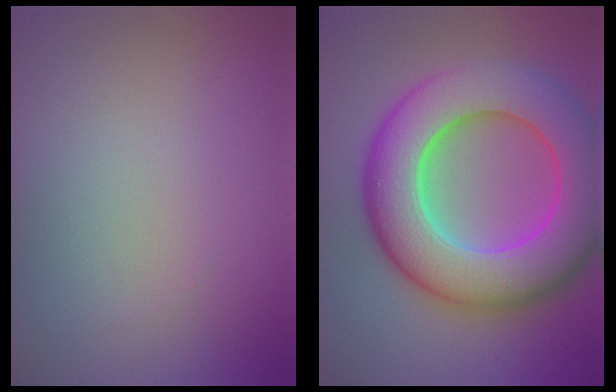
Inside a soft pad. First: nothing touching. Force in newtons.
{"total": 13.6, "press": 13.6, "slide": 0.0}